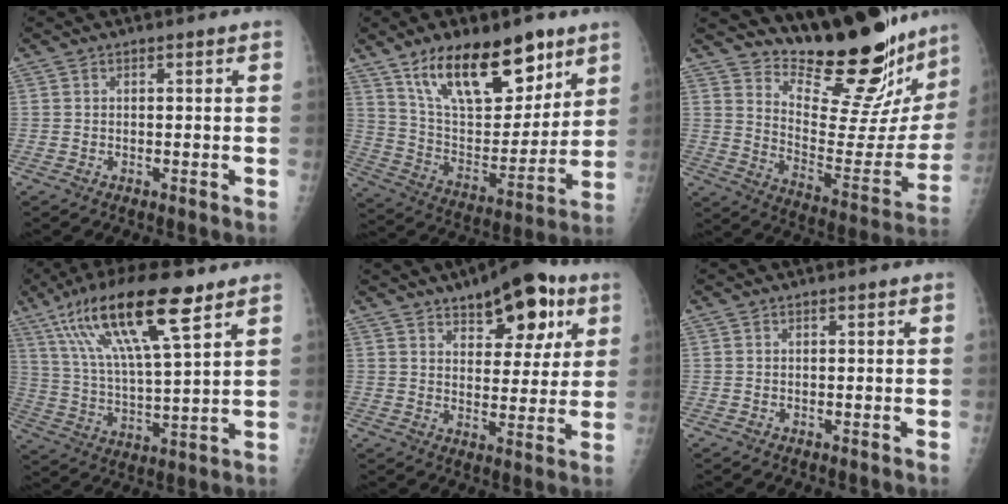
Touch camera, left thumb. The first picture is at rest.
{"total": 21.7, "force": [13.6, 9.7, 13.8], "torque": [-0.176, -0.063, 0.242]}
{"total": 25.7, "force": [22.6, 5.2, 10.9], "torque": [-0.125, -0.192, 0.316]}
{"total": 19.1, "force": [10.9, 4.2, 15.1], "torque": [-0.276, -0.025, 0.204]}
{"total": 14.9, "force": [8.1, 7.1, 10.2], "torque": [-0.094, -0.025, 0.116]}
{"total": 0.0}